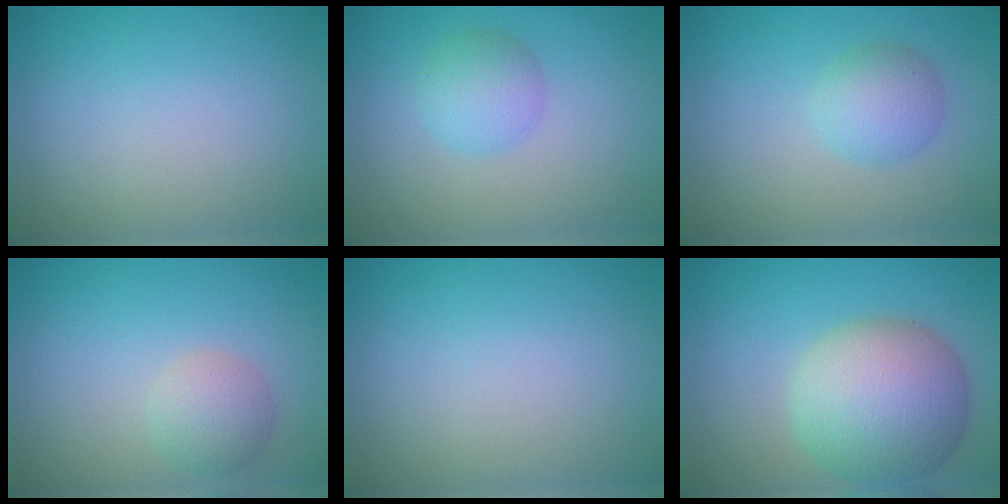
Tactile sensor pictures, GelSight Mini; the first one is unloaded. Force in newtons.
{"total": 2.8, "press": 2.8, "slide": 0.1}
{"total": 2.9, "press": 2.9, "slide": 0.1}
{"total": 2.7, "press": 2.7, "slide": 0.1}
{"total": 0.0}
{"total": 9.4, "press": 9.4, "slide": 0.3}